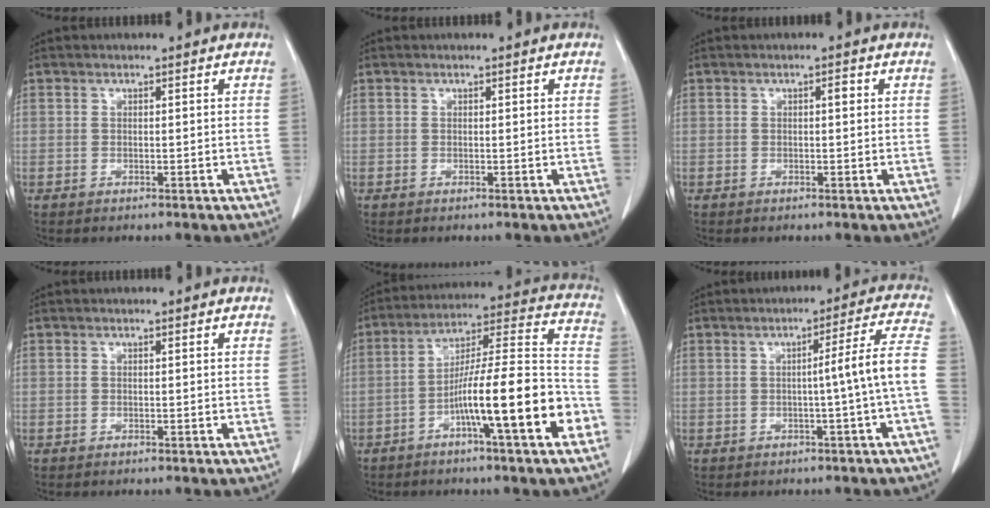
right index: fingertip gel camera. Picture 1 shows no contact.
{"total": 0.0}
{"total": 1.0, "force": [0.3, 0.3, 0.9], "torque": [-0.011, 0.004, 0.003]}
{"total": 0.0}
{"total": 16.6, "force": [-6.5, 0.7, 15.2], "torque": [-0.242, 0.011, -0.108]}
{"total": 6.8, "force": [-1.2, -1.7, 6.5], "torque": [-0.085, 0.013, -0.017]}